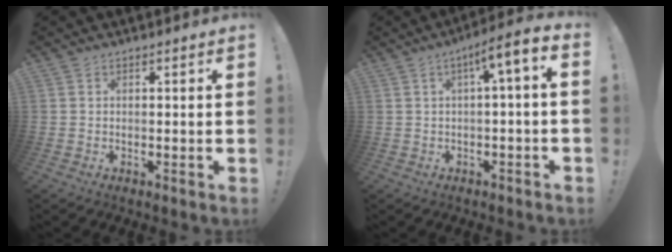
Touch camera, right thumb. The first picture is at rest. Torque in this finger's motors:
{"motor_torque": [1.18, 1.19, 0.14, 0.19, 0.10]}